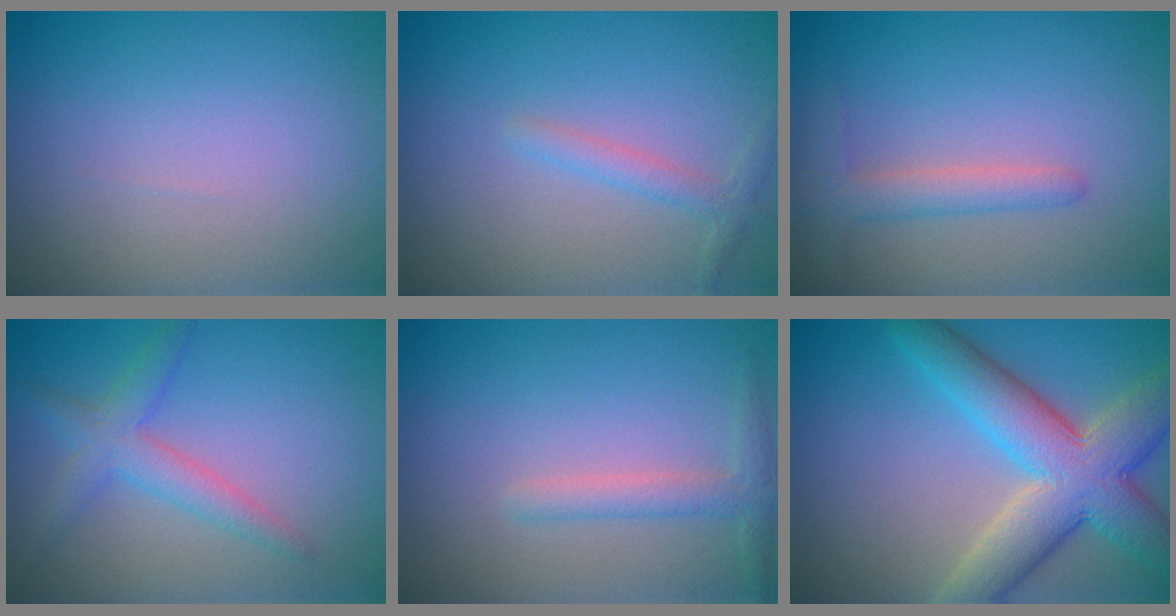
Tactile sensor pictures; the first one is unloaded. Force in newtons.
{"total": 1.6, "press": 1.6, "slide": 0.1}
{"total": 2.4, "press": 2.4, "slide": 0.3}
{"total": 3.0, "press": 3.0, "slide": 0.2}
{"total": 1.9, "press": 1.9, "slide": 0.1}
{"total": 8.7, "press": 8.7, "slide": 0.4}